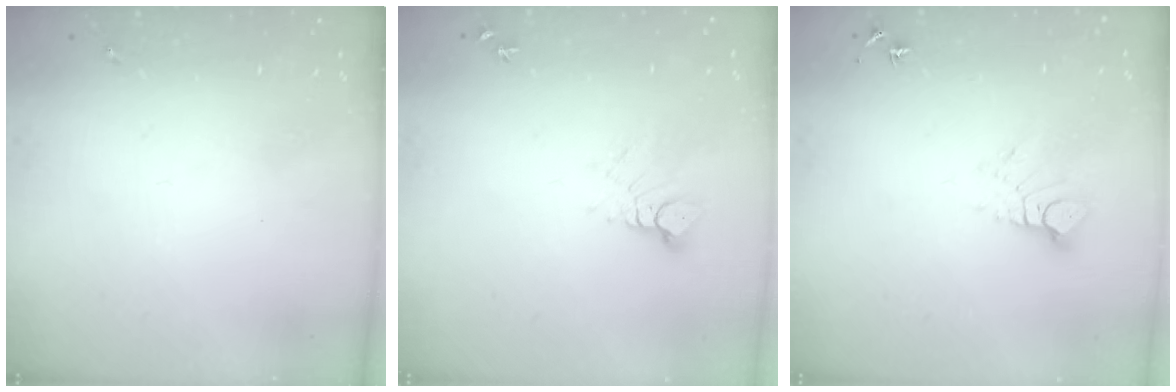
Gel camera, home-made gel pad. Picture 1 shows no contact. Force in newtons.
{"total": 4.4, "press": 4.4, "slide": 0.1}
{"total": 6.6, "press": 6.6, "slide": 0.4}